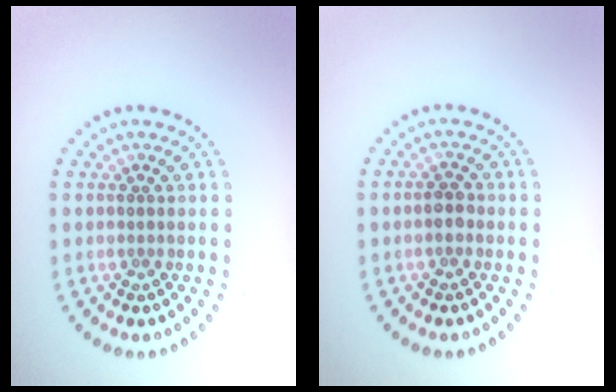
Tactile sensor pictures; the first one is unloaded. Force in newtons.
{"total": 1.4, "press": 1.4, "slide": 0.1}